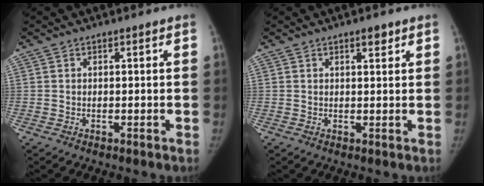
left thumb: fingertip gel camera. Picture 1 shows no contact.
{"total": 2.1, "force": [1.4, 0.8, 1.4], "torque": [-0.015, -0.007, 0.020]}